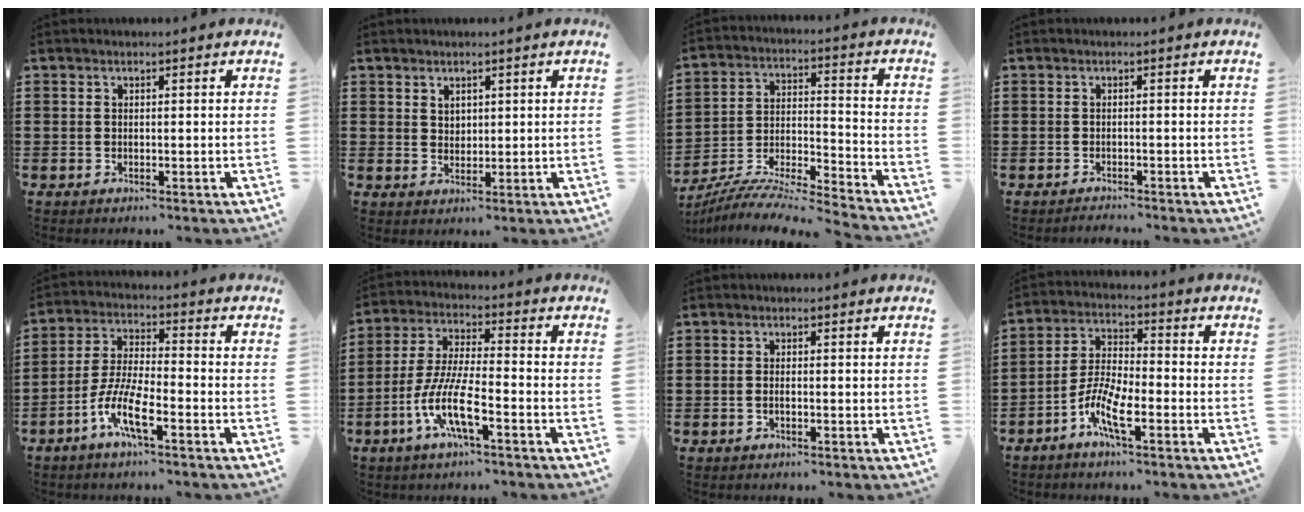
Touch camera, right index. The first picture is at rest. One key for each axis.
{"total": 1.9, "fx": 1.4, "fy": 1.3, "fz": 0.4, "tx": -0.011, "ty": 0.006, "tz": 0.026}
{"total": 7.3, "fx": -7.1, "fy": -0.2, "fz": 1.9, "tx": -0.039, "ty": -0.009, "tz": -0.146}
{"total": 1.1, "fx": -1.1, "fy": 0.0, "fz": -0.1, "tx": -0.001, "ty": 0.004, "tz": -0.023}
{"total": 8.1, "fx": -4.4, "fy": 1.6, "fz": 6.6, "tx": -0.162, "ty": -0.018, "tz": -0.090}
{"total": 9.6, "fx": -4.5, "fy": 1.6, "fz": 8.3, "tx": -0.197, "ty": -0.020, "tz": -0.091}
{"total": 0.9, "fx": -0.3, "fy": 0.0, "fz": 0.8, "tx": -0.018, "ty": -0.008, "tz": -0.004}
{"total": 6.9, "fx": -3.7, "fy": 1.7, "fz": 5.6, "tx": -0.142, "ty": -0.015, "tz": -0.077}